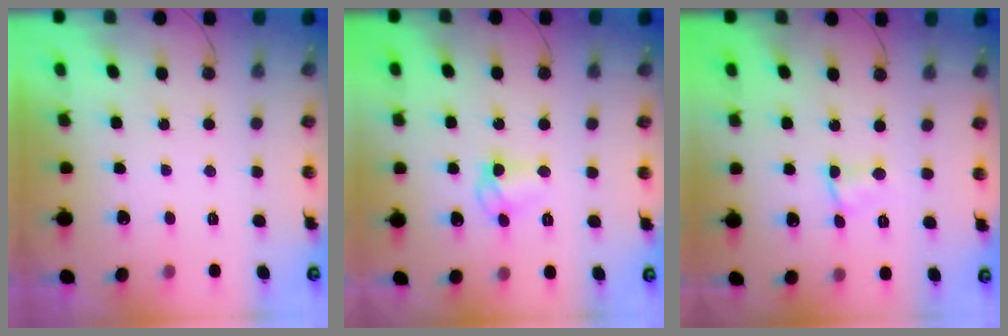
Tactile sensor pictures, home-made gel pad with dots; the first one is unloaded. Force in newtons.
{"total": 8.3, "press": 8.3, "slide": 0.6}
{"total": 1.7, "press": 1.7, "slide": 0.3}